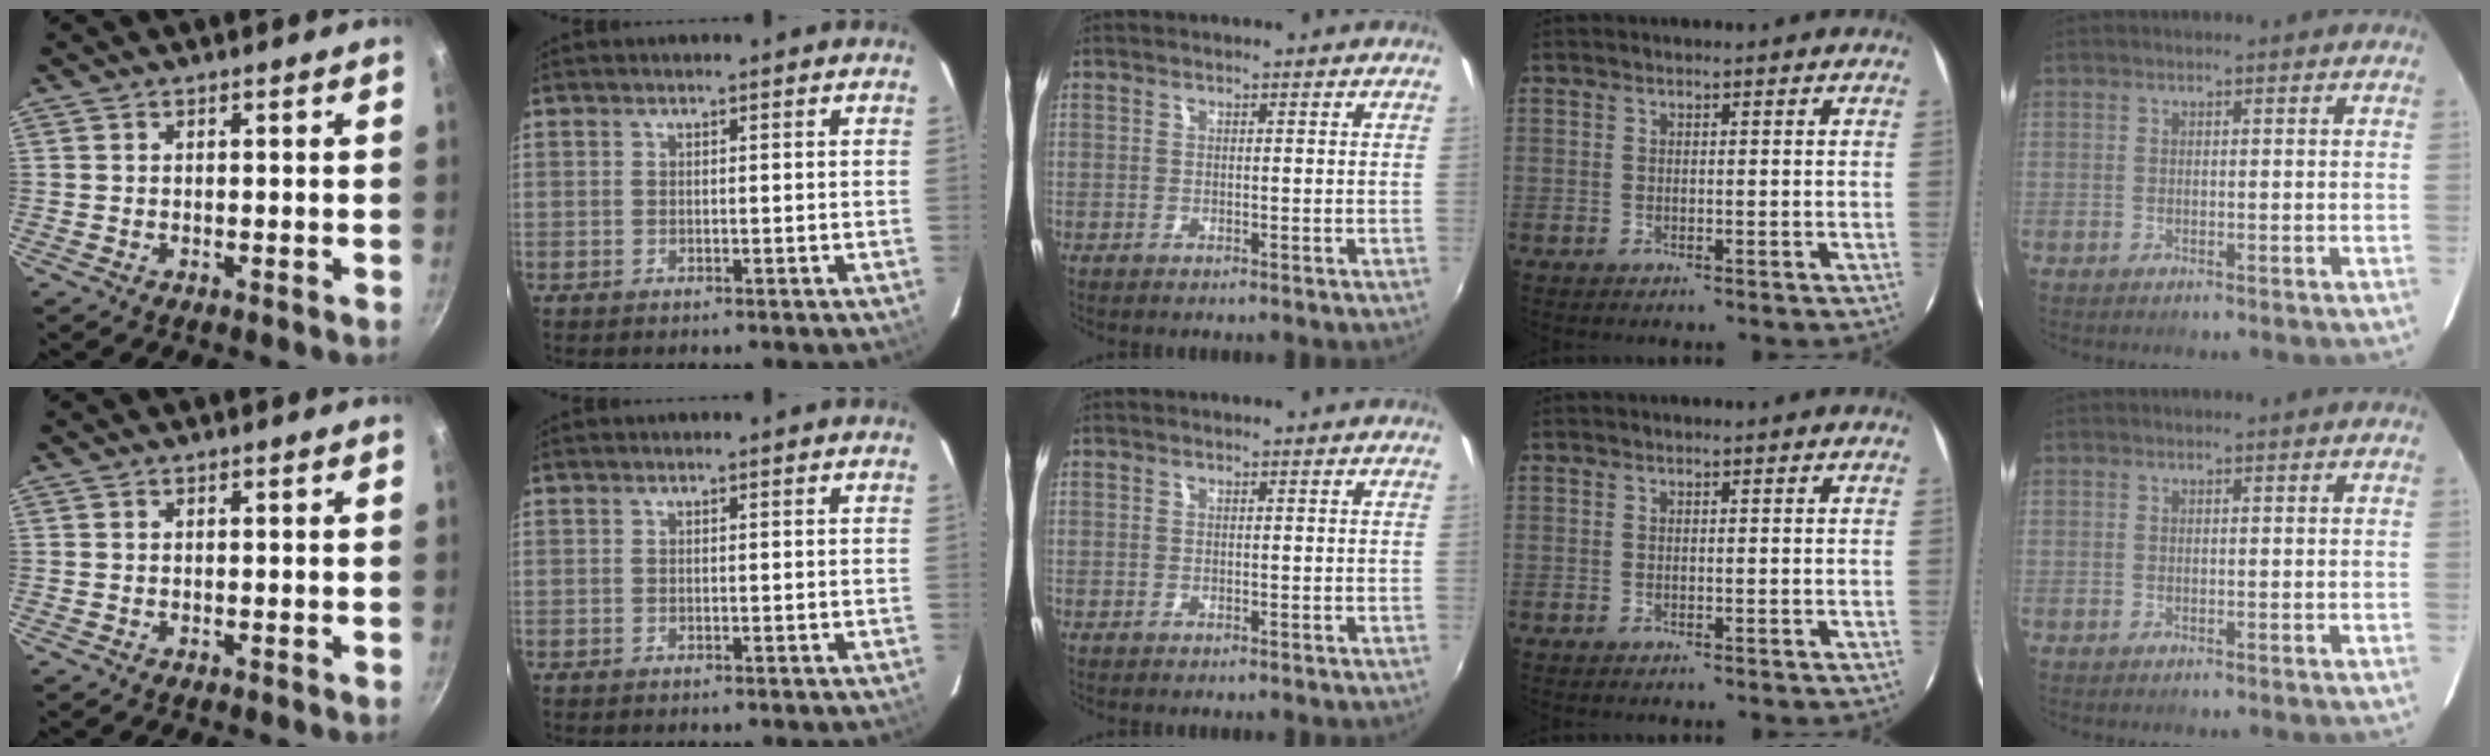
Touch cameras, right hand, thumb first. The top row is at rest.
{}